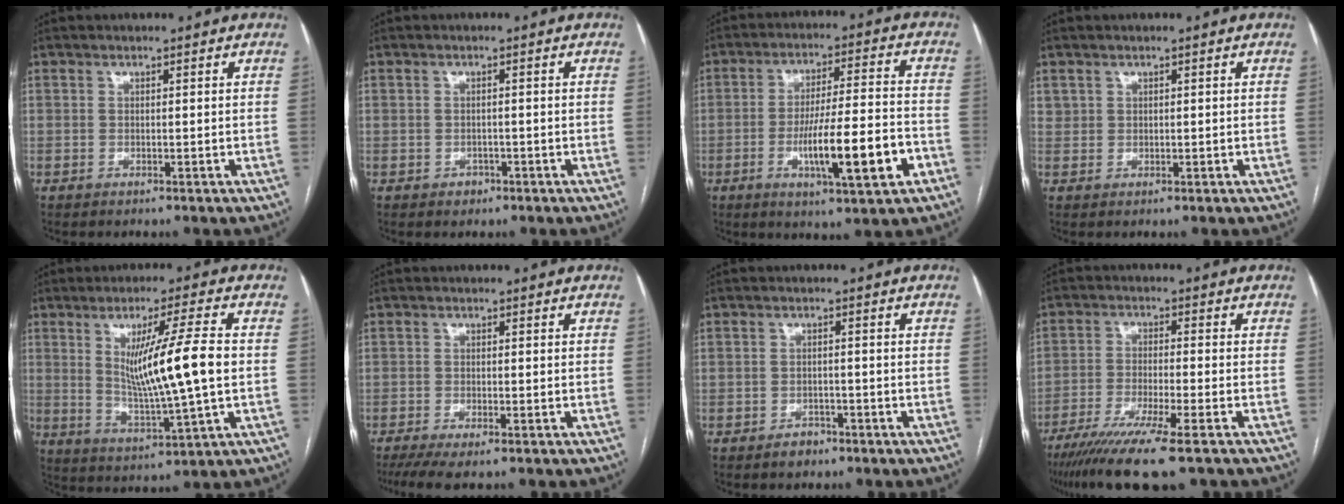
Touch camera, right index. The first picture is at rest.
{"total": 1.6, "force": [-0.8, 1.3, 0.4], "torque": [-0.005, 0.004, -0.009]}
{"total": 13.2, "force": [-4.6, 1.2, 12.4], "torque": [-0.204, -0.003, -0.069]}
{"total": 1.2, "force": [0.7, 1.0, 0.1], "torque": [0.007, 0.004, 0.010]}
{"total": 12.5, "force": [1.1, -0.4, 12.5], "torque": [-0.219, -0.015, 0.023]}
{"total": 5.5, "force": [-4.0, 0.8, 3.7], "torque": [-0.062, -0.012, -0.066]}
{"total": 2.3, "force": [-1.7, 1.4, 0.7], "torque": [-0.011, 0.004, -0.022]}
{"total": 12.5, "force": [-9.0, 0.2, 8.7], "torque": [-0.154, -0.033, -0.148]}